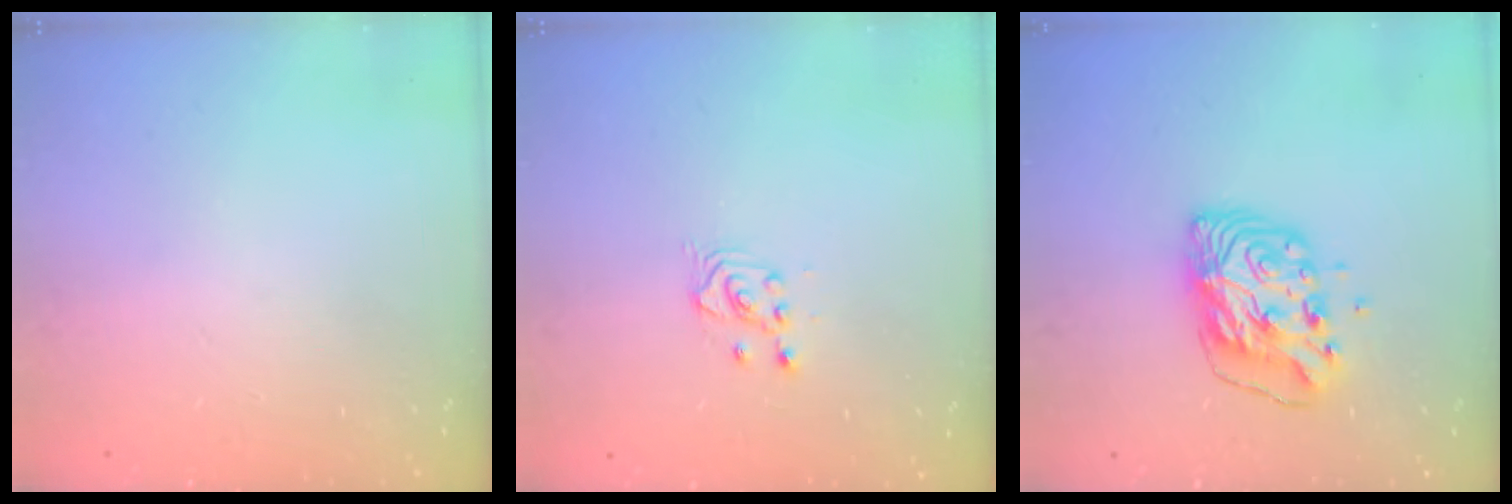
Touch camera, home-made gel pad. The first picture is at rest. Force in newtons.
{"total": 2.7, "press": 2.7, "slide": 0.3}
{"total": 10.5, "press": 10.4, "slide": 1.7}